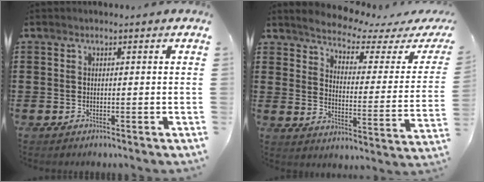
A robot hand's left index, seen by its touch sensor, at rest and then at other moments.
{"total": 3.6, "force": [3.3, 0.2, 1.4], "torque": [-0.052, -0.027, 0.048]}